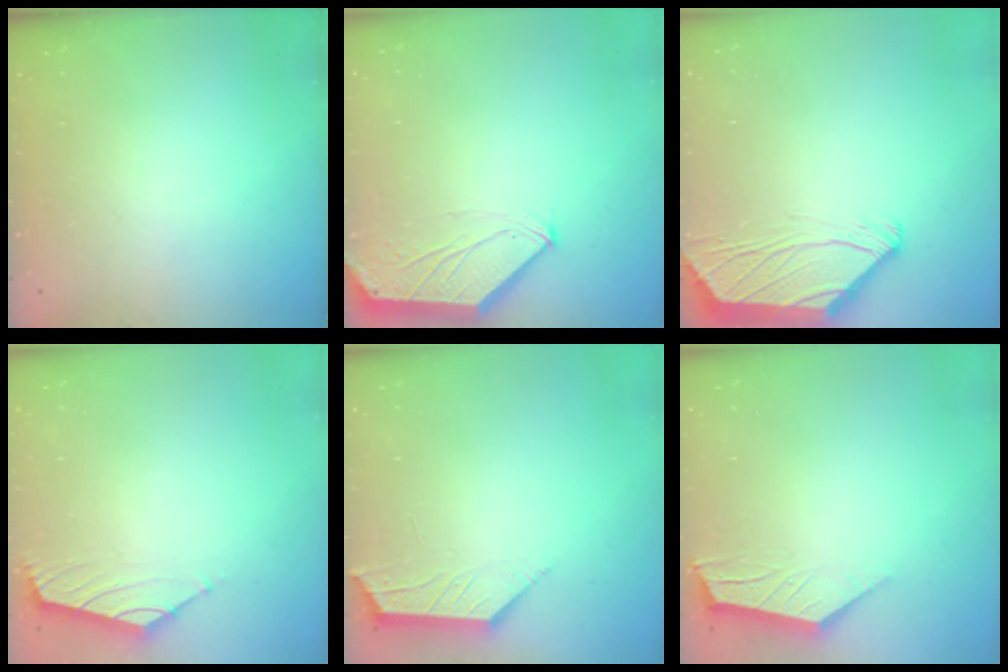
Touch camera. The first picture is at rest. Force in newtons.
{"total": 0.5, "press": 0.4, "slide": 0.3}
{"total": 2.0, "press": 2.0, "slide": 0.6}
{"total": 1.8, "press": 1.6, "slide": 0.7}
{"total": 2.6, "press": 2.5, "slide": 0.4}
{"total": 5.6, "press": 5.6, "slide": 0.5}